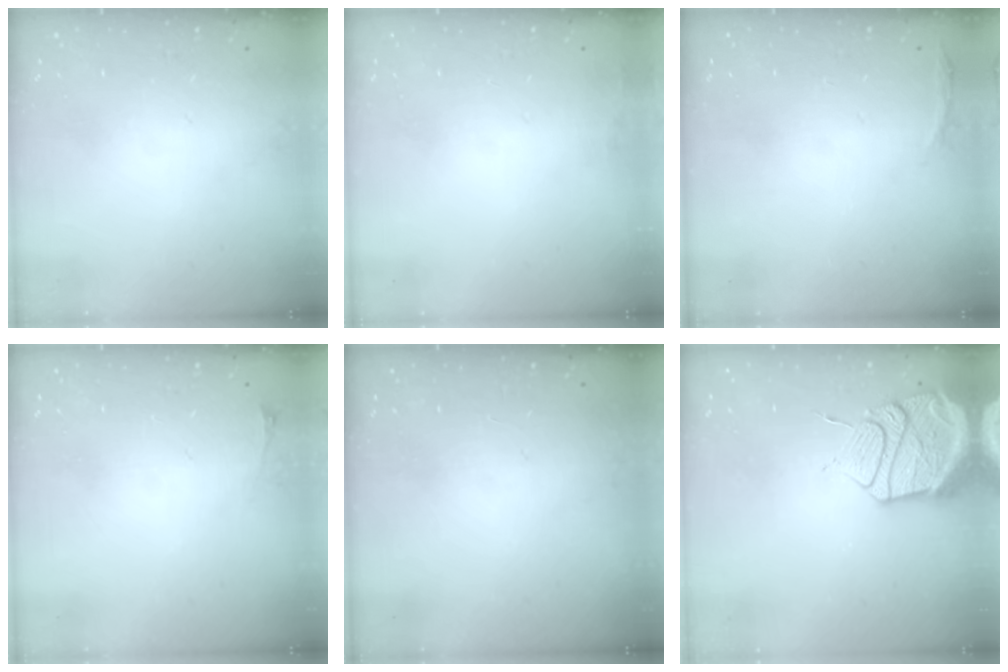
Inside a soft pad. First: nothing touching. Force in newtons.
{"total": 2.9, "press": 2.4, "slide": 1.6}
{"total": 3.0, "press": 1.9, "slide": 2.3}
{"total": 2.8, "press": 2.1, "slide": 1.9}
{"total": 0.0}
{"total": 17.2, "press": 17.1, "slide": 1.7}